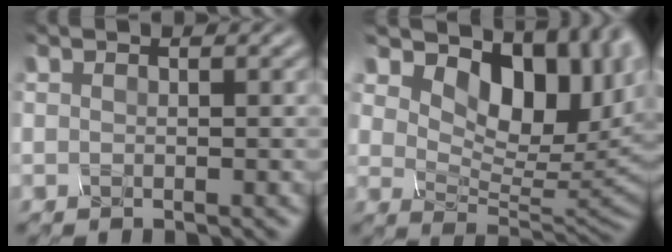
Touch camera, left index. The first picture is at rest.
{"total": 10.9, "force": [4.6, 6.3, 7.6], "torque": [-0.128, -0.005, 0.095]}